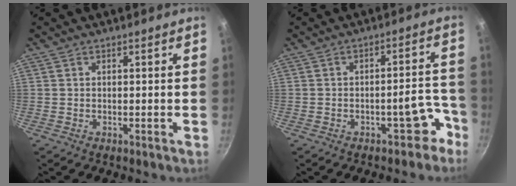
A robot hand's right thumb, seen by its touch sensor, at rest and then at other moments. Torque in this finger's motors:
{"motor_torque": [2.76, 1.33, 1.66, -1.11, 0.85]}